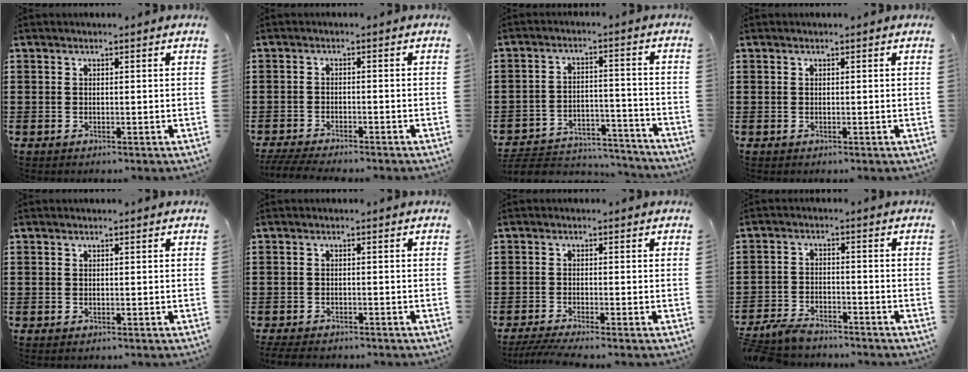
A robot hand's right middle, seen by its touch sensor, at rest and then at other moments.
{"total": 3.1, "force": [-3.0, 0.0, 0.9], "torque": [-0.032, -0.010, -0.063]}
{"total": 5.3, "force": [-5.1, 1.0, 1.0], "torque": [-0.024, 0.005, -0.103]}
{"total": 0.0}
{"total": 0.0}
{"total": 2.0, "force": [-1.9, 0.2, 0.3], "torque": [-0.011, -0.003, -0.040]}
{"total": 2.5, "force": [-2.0, -0.2, 1.5], "torque": [-0.033, -0.007, -0.040]}
{"total": 4.2, "force": [-4.0, 1.0, 1.1], "torque": [-0.036, 0.004, -0.085]}